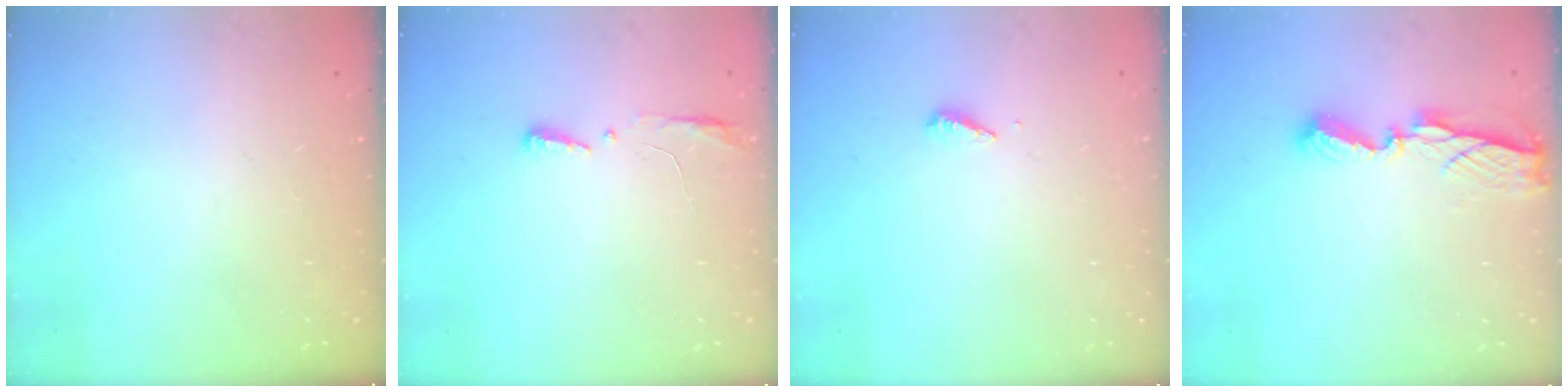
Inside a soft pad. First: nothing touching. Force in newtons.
{"total": 4.1, "press": 3.9, "slide": 1.2}
{"total": 2.8, "press": 2.8, "slide": 0.2}
{"total": 6.7, "press": 6.7, "slide": 0.2}